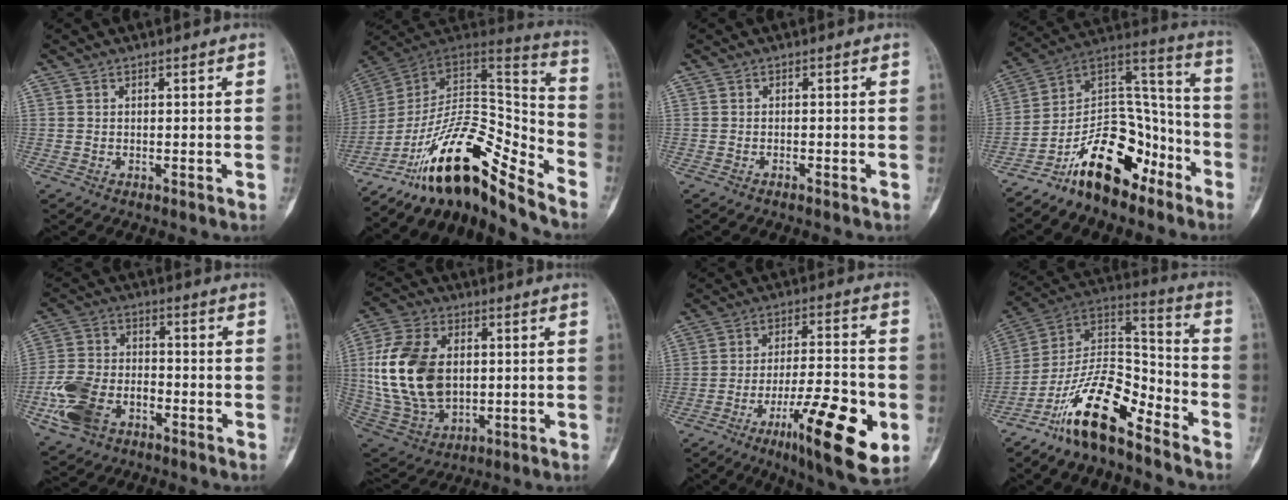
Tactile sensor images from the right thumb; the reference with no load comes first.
{"total": 21.6, "force": [-15.2, 6.5, 13.9], "torque": [-0.210, 0.119, -0.259]}
{"total": 0.7, "force": [-0.6, 0.2, 0.4], "torque": [-0.014, 0.004, -0.008]}
{"total": 18.0, "force": [-11.1, 9.4, 10.5], "torque": [-0.133, 0.119, -0.195]}
{"total": 11.9, "force": [-5.1, 7.8, 7.3], "torque": [-0.154, 0.024, -0.098]}
{"total": 19.3, "force": [1.7, 12.9, 14.2], "torque": [-0.273, -0.006, 0.044]}
{"total": 19.1, "force": [-7.3, 4.8, 17.0], "torque": [-0.255, 0.022, -0.107]}
{"total": 17.0, "force": [-11.5, 6.1, 10.9], "torque": [-0.181, 0.099, -0.212]}